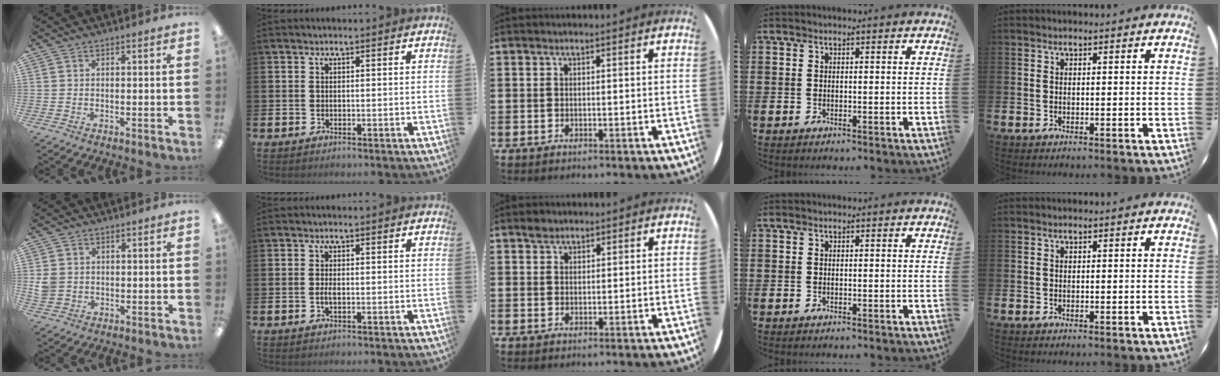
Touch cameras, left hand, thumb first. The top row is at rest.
{"thumb": {"total": 3.5, "force": [0.5, 3.3, 1.1], "torque": [-0.016, 0.003, 0.011]}, "index": {"total": 1.1, "force": [-0.3, 0.4, 1.0], "torque": [-0.020, 0.001, -0.006]}, "middle": {"total": 1.3, "force": [1.1, 0.6, 0.1], "torque": [0.003, -0.001, 0.021]}}